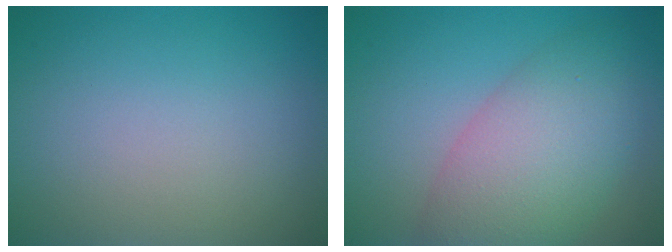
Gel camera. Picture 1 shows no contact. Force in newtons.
{"total": 7.7, "press": 7.7, "slide": 0.4}